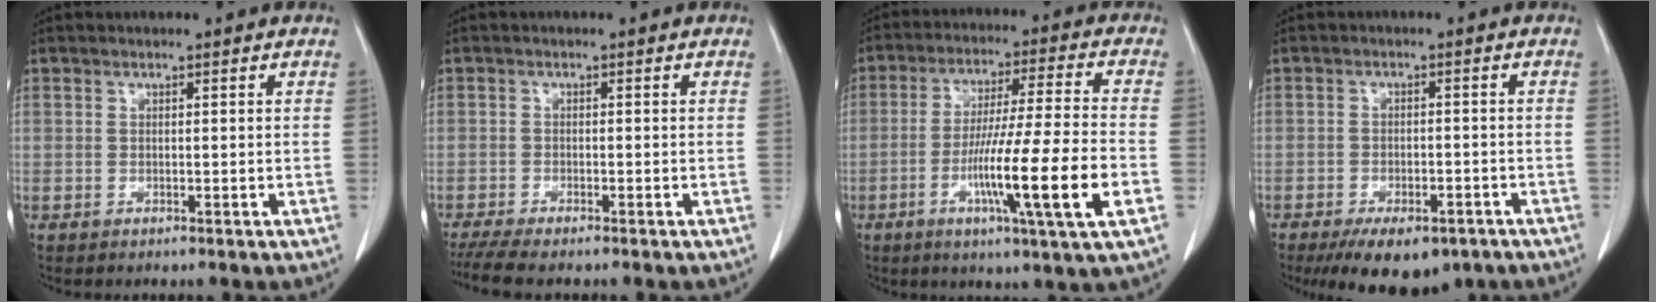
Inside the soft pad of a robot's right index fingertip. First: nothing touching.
{"total": 5.7, "force": [-4.8, 0.5, 3.0], "torque": [-0.045, -0.014, -0.080]}
{"total": 15.6, "force": [-4.9, -0.8, 14.8], "torque": [-0.265, -0.017, -0.086]}
{"total": 11.4, "force": [-8.2, 4.7, 6.5], "torque": [-0.093, -0.007, -0.115]}